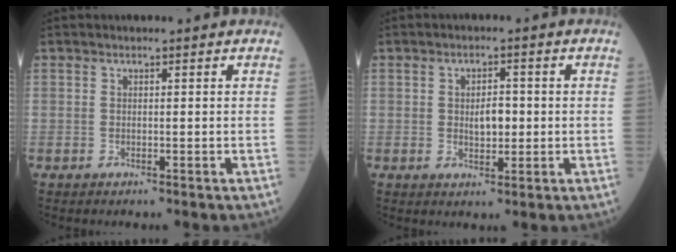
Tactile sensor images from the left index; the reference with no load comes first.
{"total": 3.3, "force": [-0.2, 1.6, 2.9], "torque": [-0.044, -0.002, -0.002]}